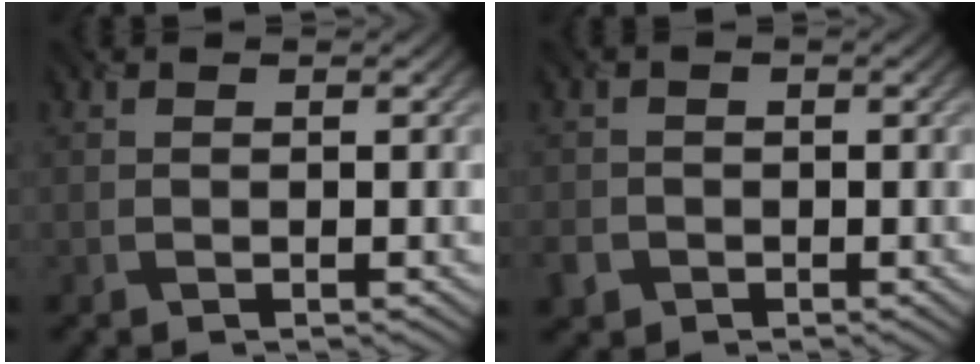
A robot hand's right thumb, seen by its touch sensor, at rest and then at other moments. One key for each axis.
{"total": 2.7, "fx": -1.3, "fy": 2.3, "fz": 0.7, "tx": -0.025, "ty": -0.009, "tz": -0.031}